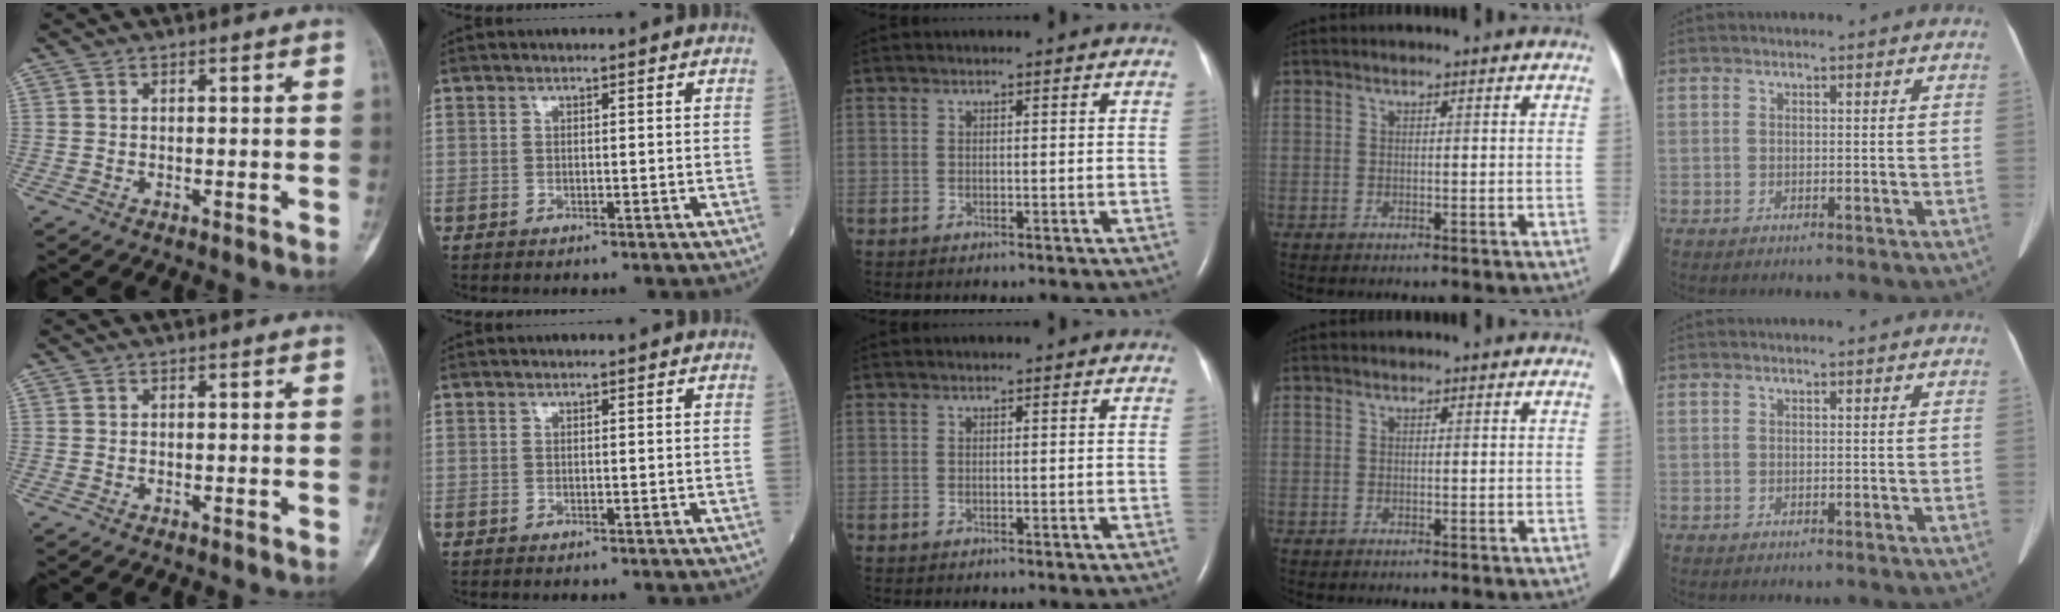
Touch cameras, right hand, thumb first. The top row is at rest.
{}